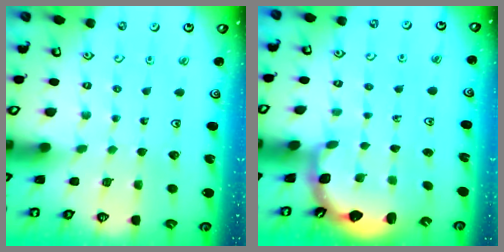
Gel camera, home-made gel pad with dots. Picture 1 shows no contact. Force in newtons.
{"total": 2.5, "press": 2.1, "slide": 1.3}